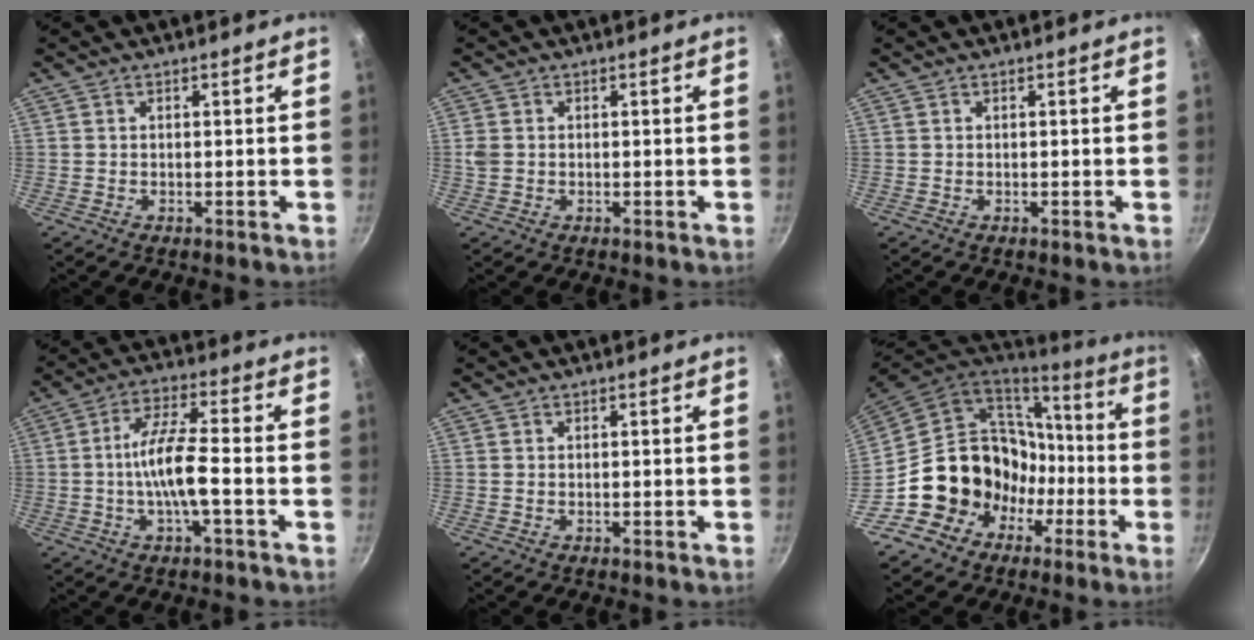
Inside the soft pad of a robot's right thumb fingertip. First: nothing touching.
{"total": 2.1, "force": [0.1, 1.7, 1.2], "torque": [-0.023, 0.002, 0.002]}
{"total": 0.0}
{"total": 9.2, "force": [-2.1, 2.0, 8.7], "torque": [-0.168, 0.026, -0.047]}
{"total": 0.0}
{"total": 17.0, "force": [-4.4, 14.9, 6.9], "torque": [-0.072, 0.065, -0.054]}